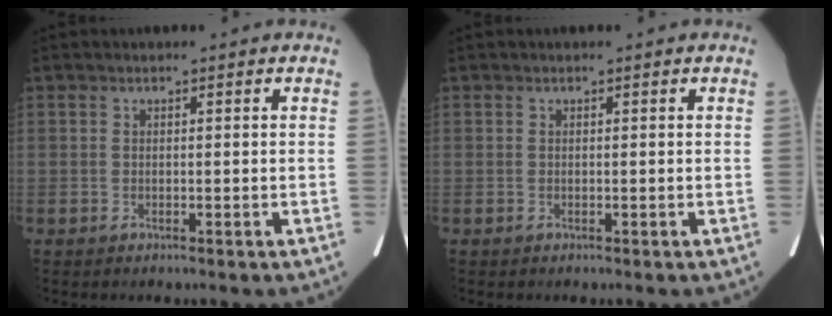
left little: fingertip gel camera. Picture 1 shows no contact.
{"total": 0.0}